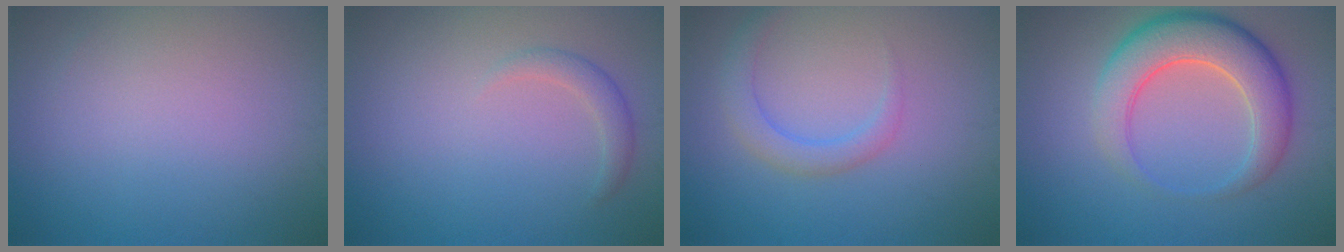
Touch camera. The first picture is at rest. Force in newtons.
{"total": 1.5, "press": 1.5, "slide": 0.1}
{"total": 2.2, "press": 2.2, "slide": 0.1}
{"total": 6.5, "press": 6.5, "slide": 0.4}